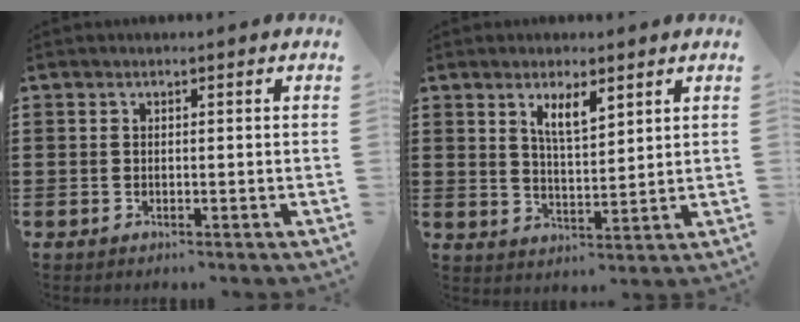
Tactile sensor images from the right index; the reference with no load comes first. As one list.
[{"total": 4.7, "force": [2.8, 1.4, 3.5], "torque": [-0.067, 0.001, 0.047]}]